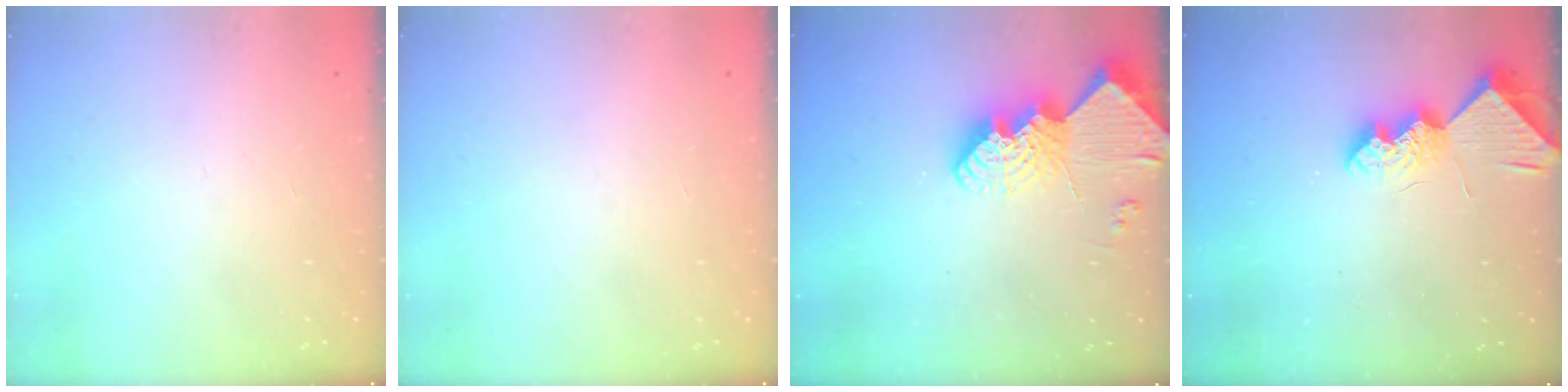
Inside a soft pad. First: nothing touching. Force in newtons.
{"total": 0.0}
{"total": 14.6, "press": 14.5, "slide": 1.1}
{"total": 9.3, "press": 9.3, "slide": 0.2}